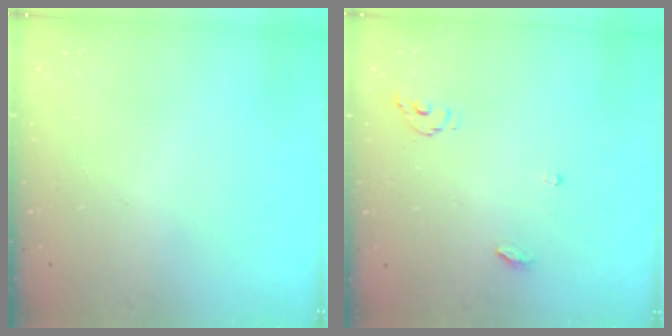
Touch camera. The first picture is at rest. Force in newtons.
{"total": 4.4, "press": 4.3, "slide": 0.5}